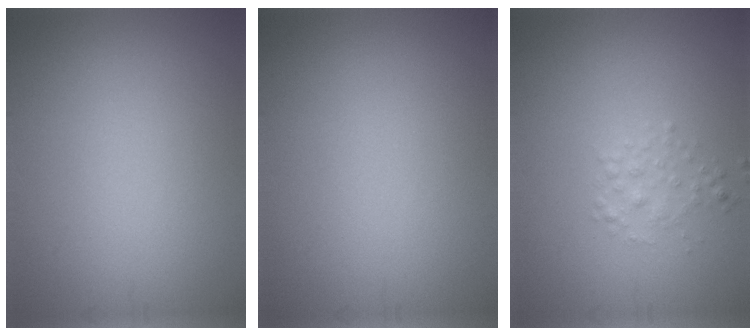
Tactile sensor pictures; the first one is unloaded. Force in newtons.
{"total": 0.0}
{"total": 1.3, "press": 1.3, "slide": 0.0}